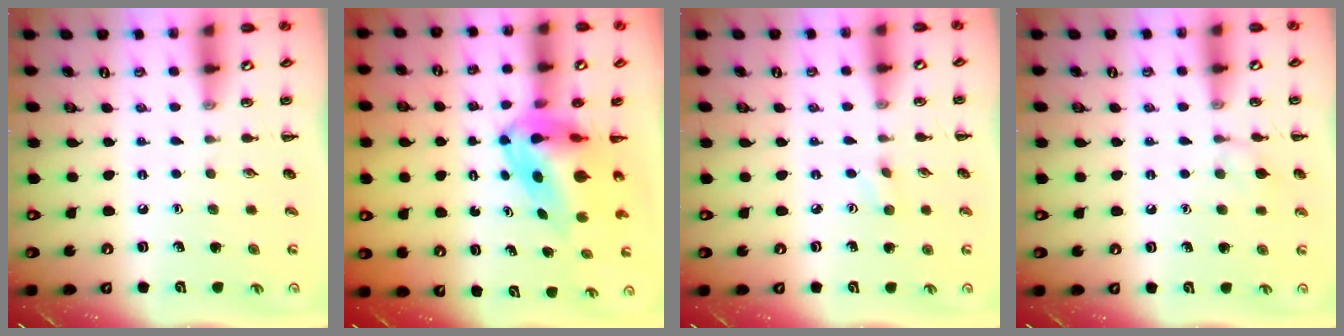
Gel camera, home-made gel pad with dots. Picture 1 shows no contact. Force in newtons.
{"total": 7.7, "press": 7.3, "slide": 2.5}
{"total": 2.3, "press": 2.2, "slide": 0.8}
{"total": 5.8, "press": 5.5, "slide": 2.1}